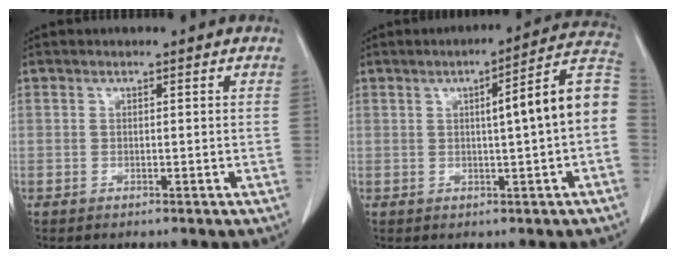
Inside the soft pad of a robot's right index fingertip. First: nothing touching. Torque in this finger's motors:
{"motor_torque": [0.72, -0.19, 0.43, 0.10]}